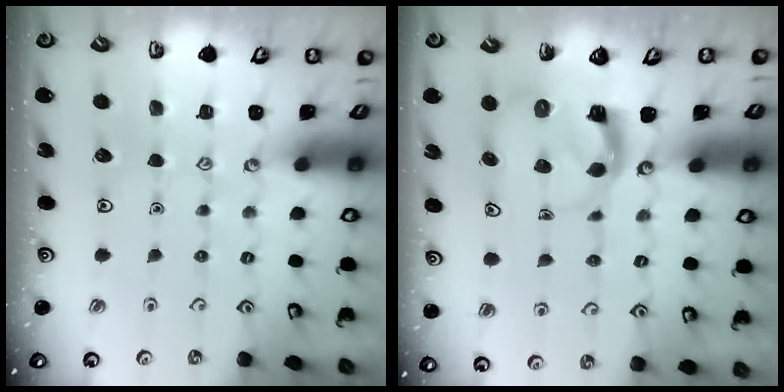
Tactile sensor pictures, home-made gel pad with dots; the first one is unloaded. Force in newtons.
{"total": 3.8, "press": 3.7, "slide": 0.7}